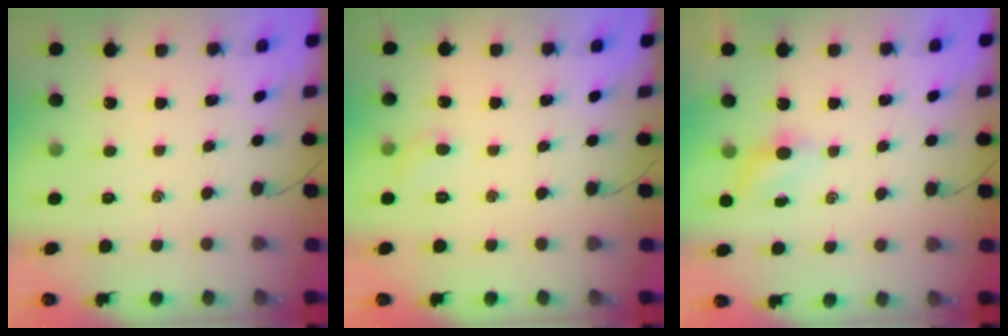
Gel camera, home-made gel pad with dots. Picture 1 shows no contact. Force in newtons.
{"total": 4.0, "press": 3.8, "slide": 1.2}
{"total": 3.0, "press": 2.8, "slide": 1.0}